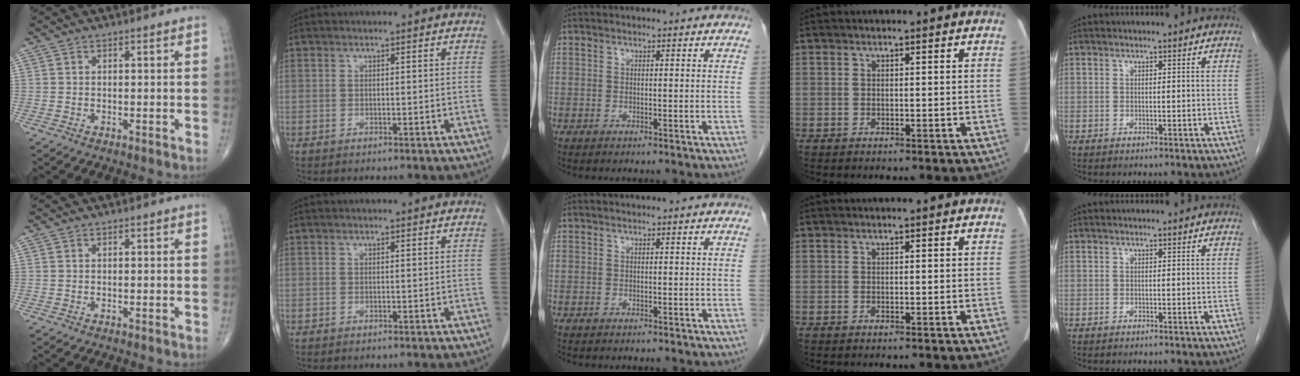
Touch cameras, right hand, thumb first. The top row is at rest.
{}